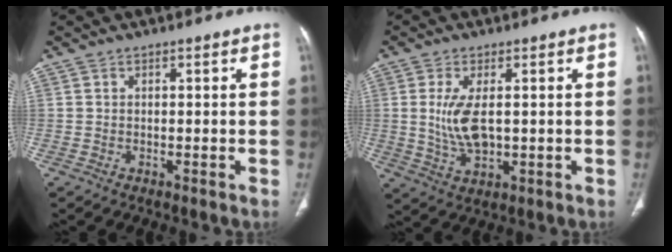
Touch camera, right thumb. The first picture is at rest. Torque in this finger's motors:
{"motor_torque": [-0.60, 0.99, 0.52, 0.92, 0.32]}